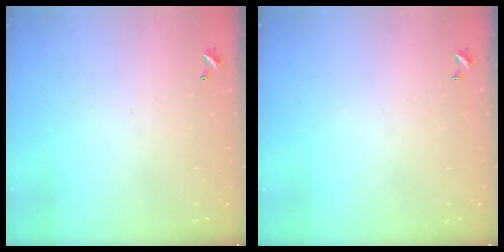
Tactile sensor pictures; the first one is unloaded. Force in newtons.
{"total": 0.0}